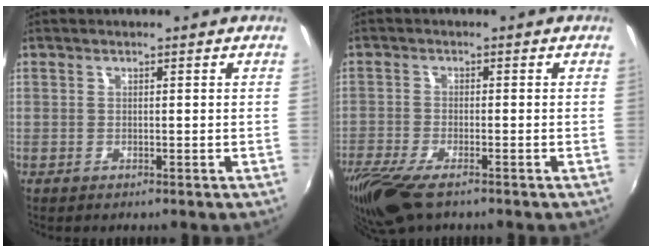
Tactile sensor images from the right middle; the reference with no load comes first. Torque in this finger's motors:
{"motor_torque": [1.09, -1.04, 0.37, 0.12]}